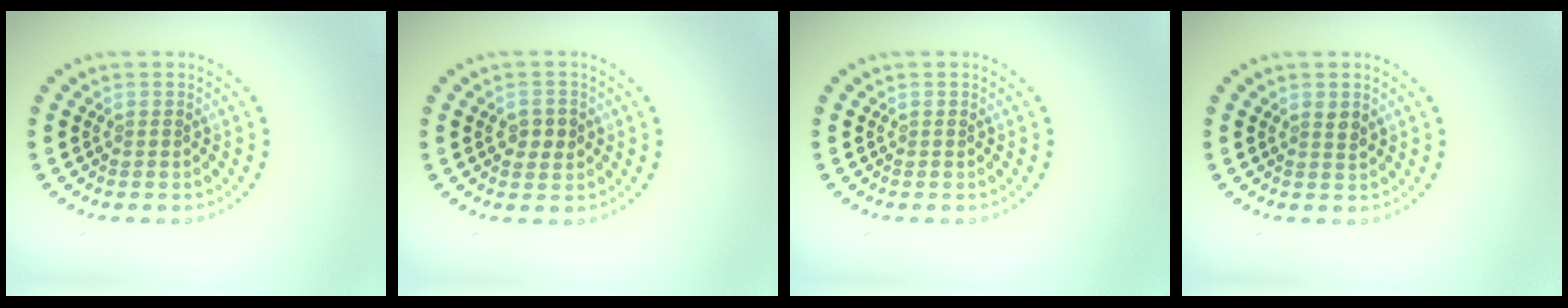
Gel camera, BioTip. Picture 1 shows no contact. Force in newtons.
{"total": 2.0, "press": 2.0, "slide": 0.1}
{"total": 0.0}
{"total": 0.9, "press": 0.8, "slide": 0.5}